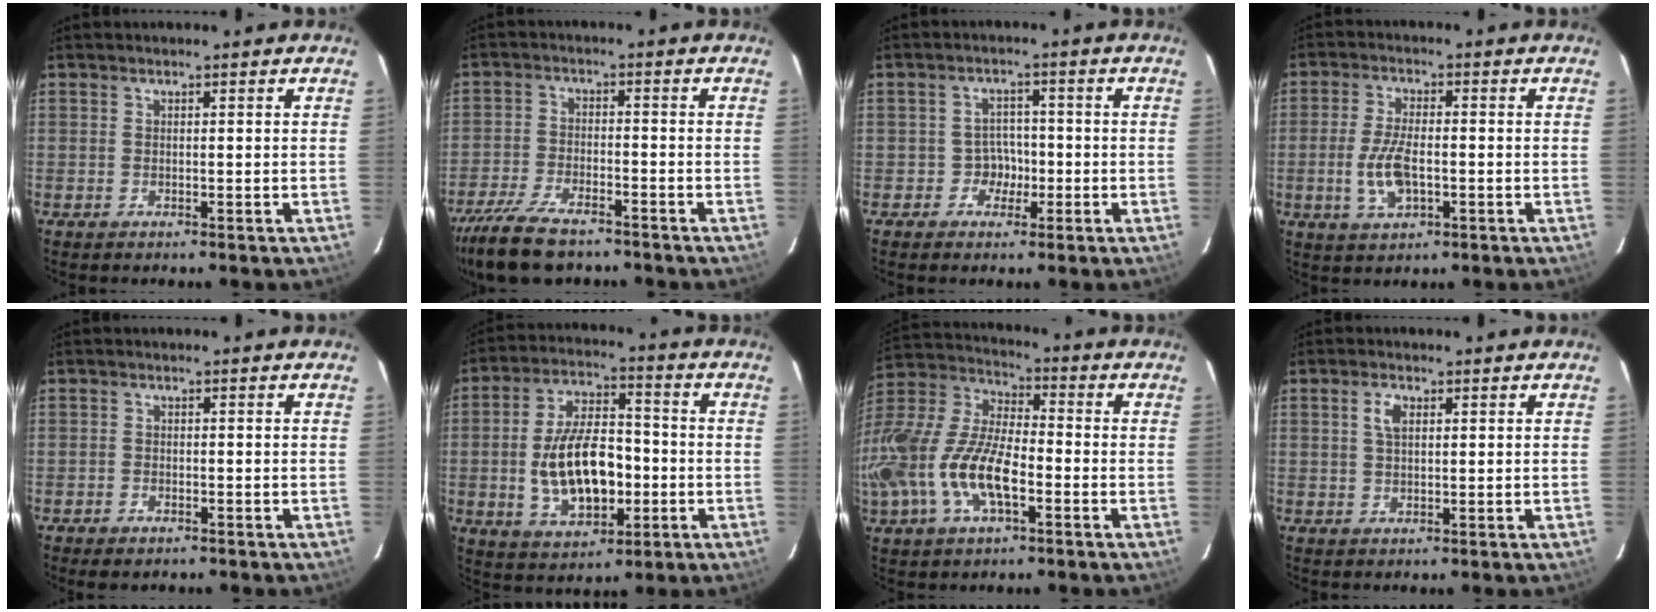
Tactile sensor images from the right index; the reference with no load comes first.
{"total": 13.4, "force": [-10.5, 4.5, 7.1], "torque": [-0.169, -0.027, -0.188]}
{"total": 3.6, "force": [-1.6, 3.2, 0.4], "torque": [-0.006, 0.016, -0.027]}
{"total": 7.7, "force": [-1.7, 3.5, 6.7], "torque": [-0.141, -0.004, -0.029]}
{"total": 1.7, "force": [-1.1, 0.8, 1.0], "torque": [-0.027, -0.004, -0.018]}
{"total": 14.9, "force": [-2.6, 7.9, 12.4], "torque": [-0.243, 0.011, -0.030]}
{"total": 22.9, "force": [-6.8, 10.7, 19.1], "torque": [-0.418, -0.021, -0.135]}
{"total": 2.8, "force": [0.9, 1.5, 2.2], "torque": [-0.044, 0.007, 0.017]}